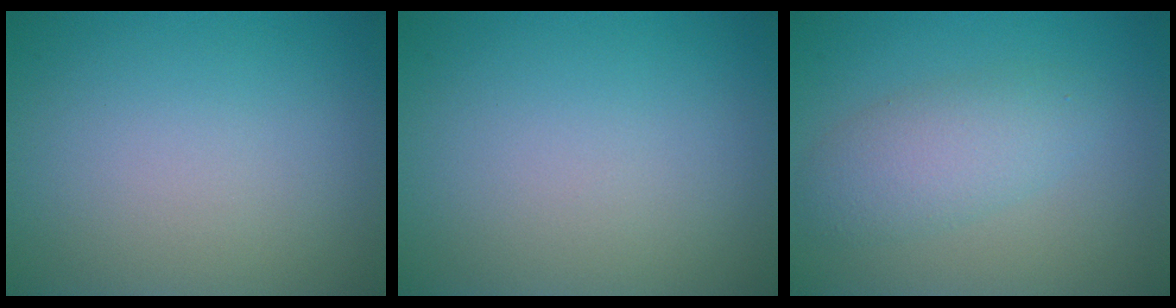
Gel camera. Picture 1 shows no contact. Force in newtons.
{"total": 0.0}
{"total": 3.7, "press": 3.7, "slide": 0.2}